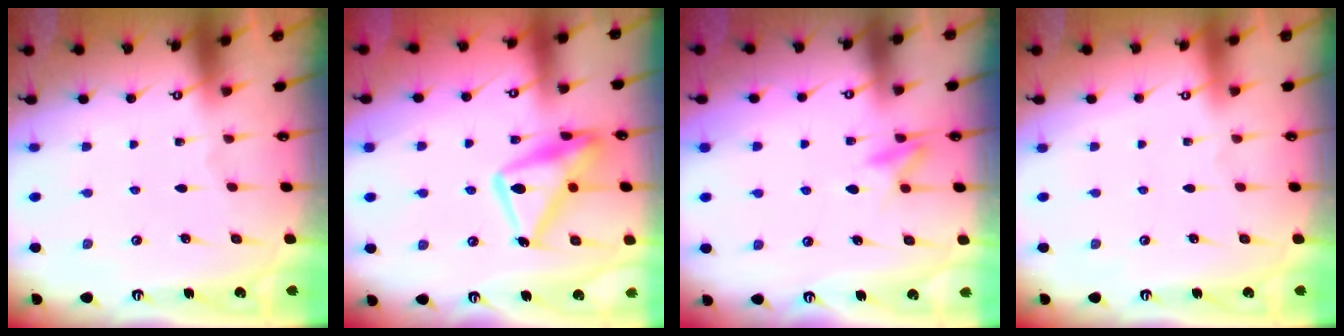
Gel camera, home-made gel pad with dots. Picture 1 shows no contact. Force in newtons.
{"total": 16.5, "press": 16.5, "slide": 1.6}
{"total": 8.6, "press": 8.5, "slide": 0.8}
{"total": 3.9, "press": 3.9, "slide": 0.1}